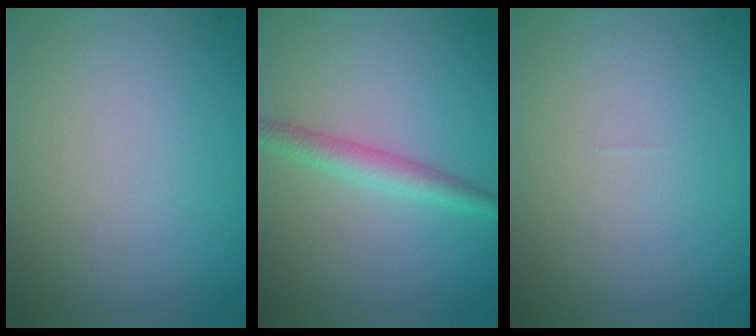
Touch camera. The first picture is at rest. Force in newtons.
{"total": 2.4, "press": 2.4, "slide": 0.0}
{"total": 0.0}